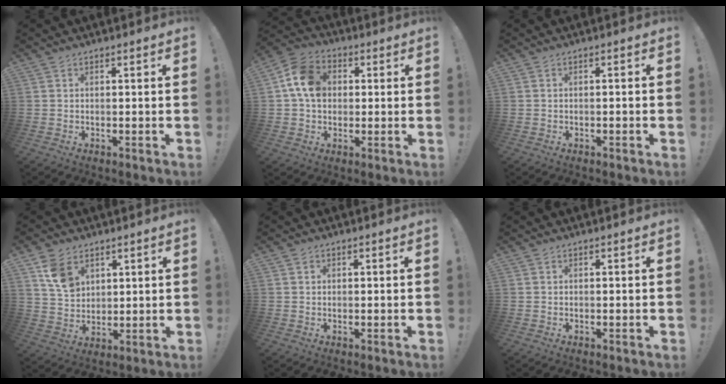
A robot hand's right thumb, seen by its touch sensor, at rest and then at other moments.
{"total": 12.3, "force": [1.8, 9.7, 7.3], "torque": [-0.123, 0.017, 0.041]}
{"total": 1.0, "force": [-0.8, -0.2, 0.6], "torque": [-0.009, -0.001, -0.015]}
{"total": 9.9, "force": [5.3, 7.1, 4.5], "torque": [-0.067, -0.021, 0.105]}
{"total": 0.8, "force": [0.4, 0.7, -0.1], "torque": [0.002, 0.002, 0.008]}
{"total": 0.0}